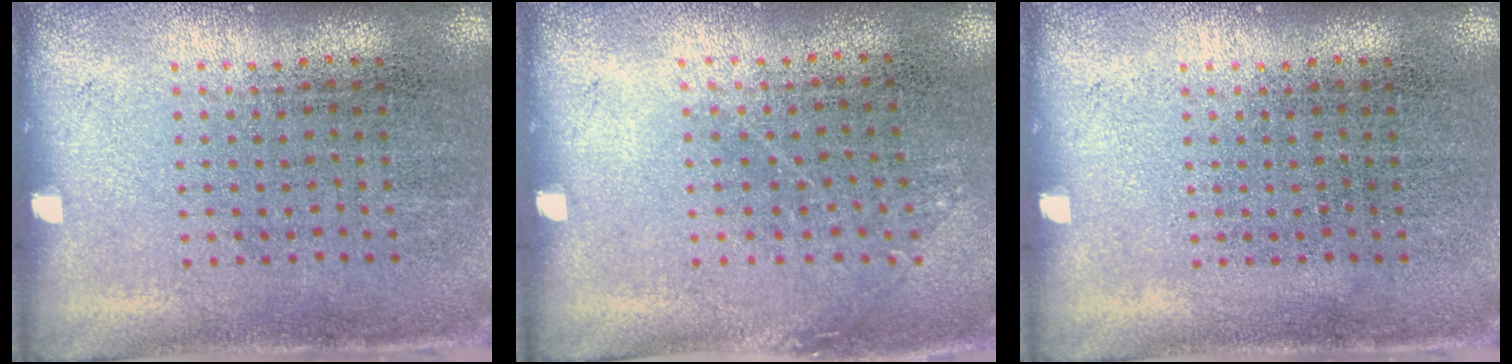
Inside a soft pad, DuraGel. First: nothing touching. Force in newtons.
{"total": 0.8, "press": 0.6, "slide": 0.6}
{"total": 0.0}